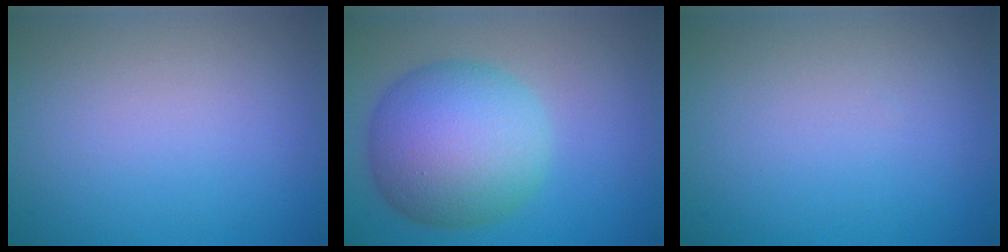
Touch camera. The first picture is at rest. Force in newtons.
{"total": 9.9, "press": 9.9, "slide": 0.3}
{"total": 0.0}